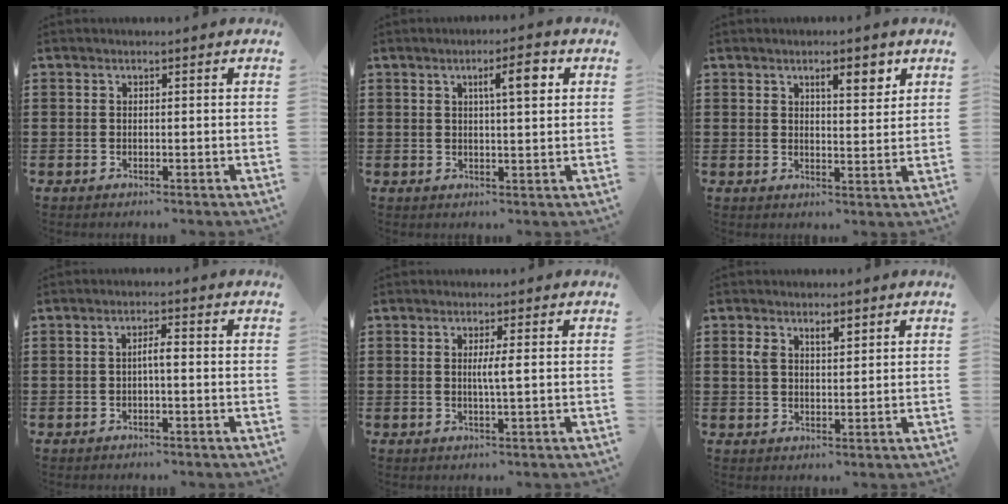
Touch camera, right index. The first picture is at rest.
{"total": 4.6, "force": [1.6, 1.0, 4.2], "torque": [-0.063, 0.000, 0.017]}
{"total": 4.2, "force": [2.3, 1.4, 3.2], "torque": [-0.045, -0.003, 0.034]}
{"total": 1.9, "force": [-0.4, 0.3, 1.9], "torque": [-0.036, 0.003, -0.009]}
{"total": 2.4, "force": [0.2, -0.2, 2.4], "torque": [-0.045, -0.005, 0.000]}
{"total": 3.2, "force": [1.8, 1.3, 2.3], "torque": [-0.050, 0.006, 0.030]}